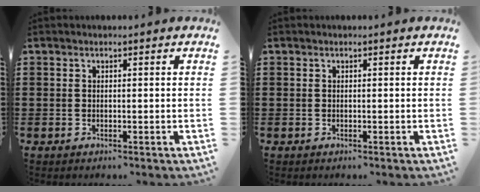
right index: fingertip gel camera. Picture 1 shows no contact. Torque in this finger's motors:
{"motor_torque": [0.00, 0.00, 0.00, 0.00]}